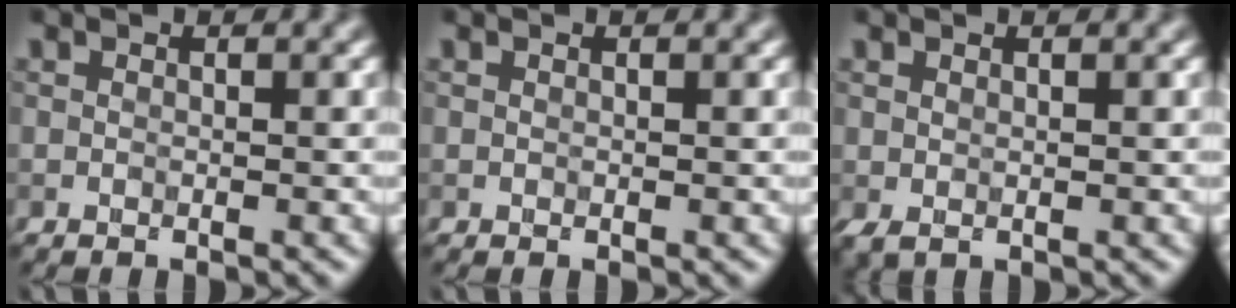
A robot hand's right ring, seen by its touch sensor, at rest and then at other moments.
{"total": 0.0}
{"total": 1.3, "force": [-0.3, 0.9, 0.9], "torque": [-0.017, -0.005, -0.005]}